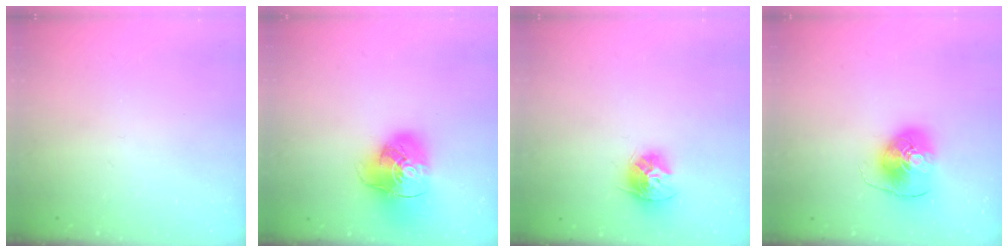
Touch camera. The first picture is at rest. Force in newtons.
{"total": 14.9, "press": 14.8, "slide": 1.9}
{"total": 11.1, "press": 11.0, "slide": 0.9}
{"total": 9.7, "press": 9.6, "slide": 1.3}